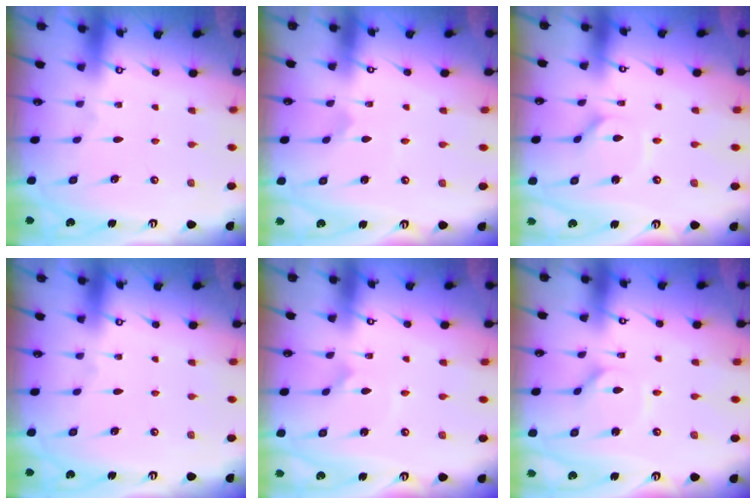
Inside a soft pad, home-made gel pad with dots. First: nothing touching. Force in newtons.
{"total": 0.7, "press": 0.7, "slide": 0.1}
{"total": 2.4, "press": 2.4, "slide": 0.3}
{"total": 0.0}
{"total": 1.6, "press": 1.6, "slide": 0.1}
{"total": 2.4, "press": 2.4, "slide": 0.3}